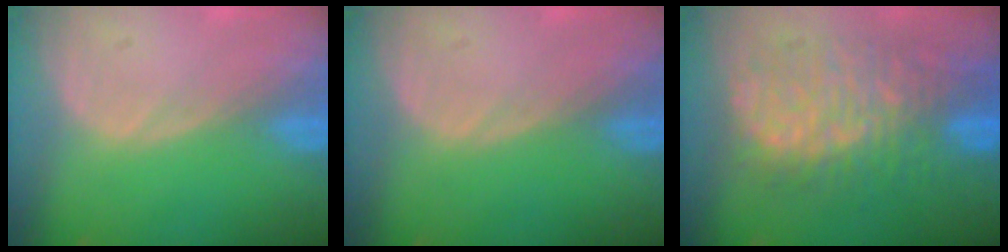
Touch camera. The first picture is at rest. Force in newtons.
{"total": 0.0}
{"total": 11.6, "press": 11.5, "slide": 1.3}